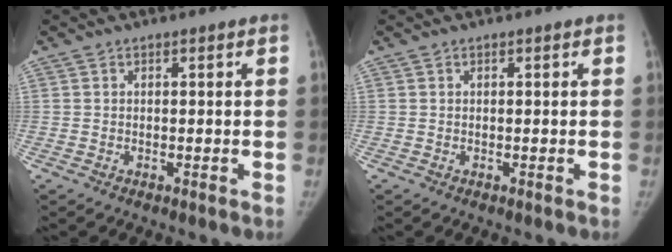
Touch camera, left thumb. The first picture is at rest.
{"total": 0.0}